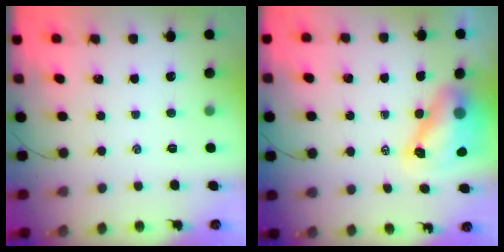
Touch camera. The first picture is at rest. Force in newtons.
{"total": 8.4, "press": 8.1, "slide": 2.2}